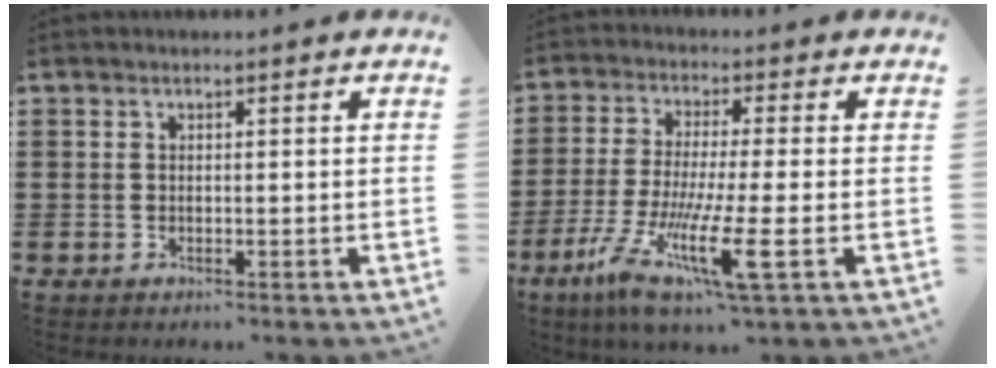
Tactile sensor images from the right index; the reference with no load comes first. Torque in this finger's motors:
{"motor_torque": [1.14, -0.99, 1.05, 0.21]}